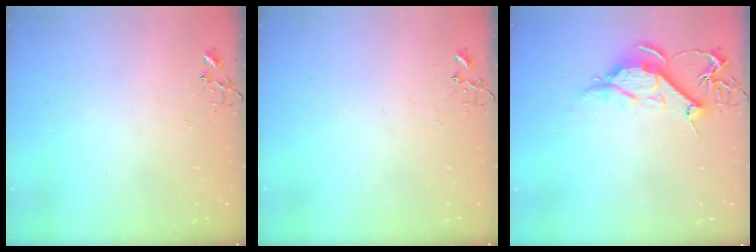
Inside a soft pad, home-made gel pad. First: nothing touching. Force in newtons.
{"total": 0.0}
{"total": 12.0, "press": 12.0, "slide": 1.0}